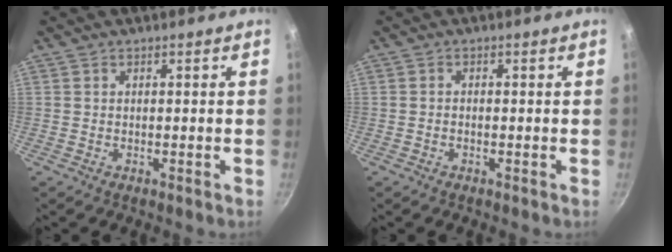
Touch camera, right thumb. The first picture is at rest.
{"total": 0.7, "force": [-0.3, 0.4, 0.4], "torque": [-0.007, 0.004, -0.008]}